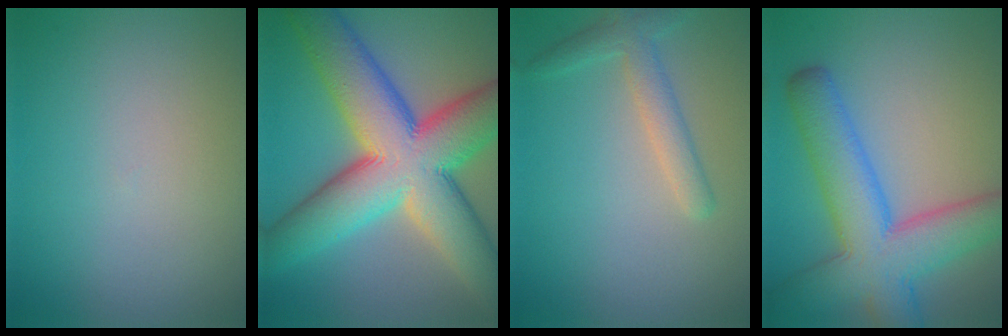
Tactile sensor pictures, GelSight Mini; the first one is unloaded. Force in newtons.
{"total": 15.8, "press": 15.8, "slide": 0.8}
{"total": 2.6, "press": 2.6, "slide": 0.1}
{"total": 9.1, "press": 9.1, "slide": 0.4}